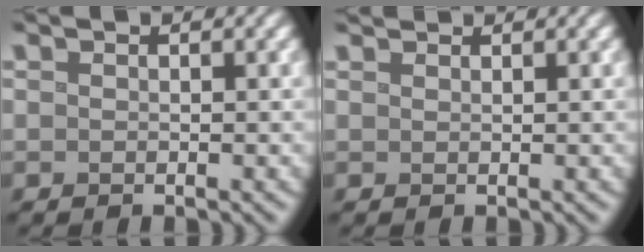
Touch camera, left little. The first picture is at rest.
{"total": 1.4, "force": [1.4, 0.1, 0.3], "torque": [-0.010, 0.001, 0.018]}